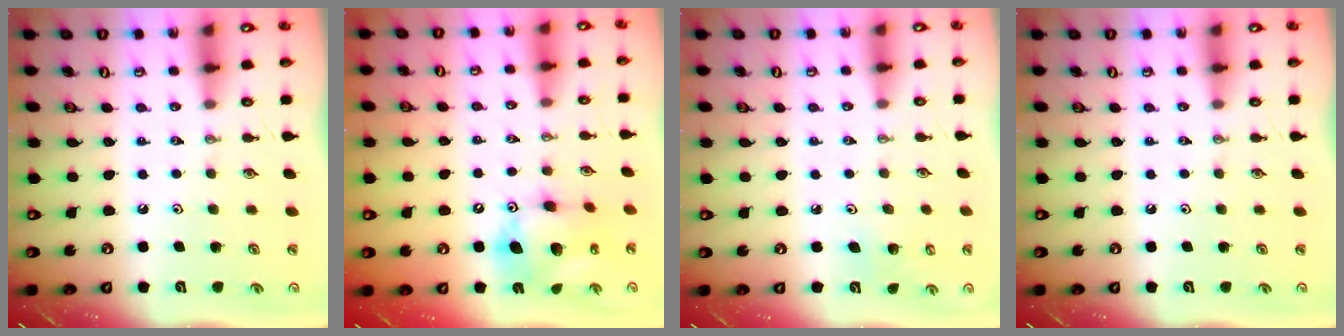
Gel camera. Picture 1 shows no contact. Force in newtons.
{"total": 13.8, "press": 13.8, "slide": 1.2}
{"total": 3.7, "press": 3.6, "slide": 0.3}
{"total": 0.0}